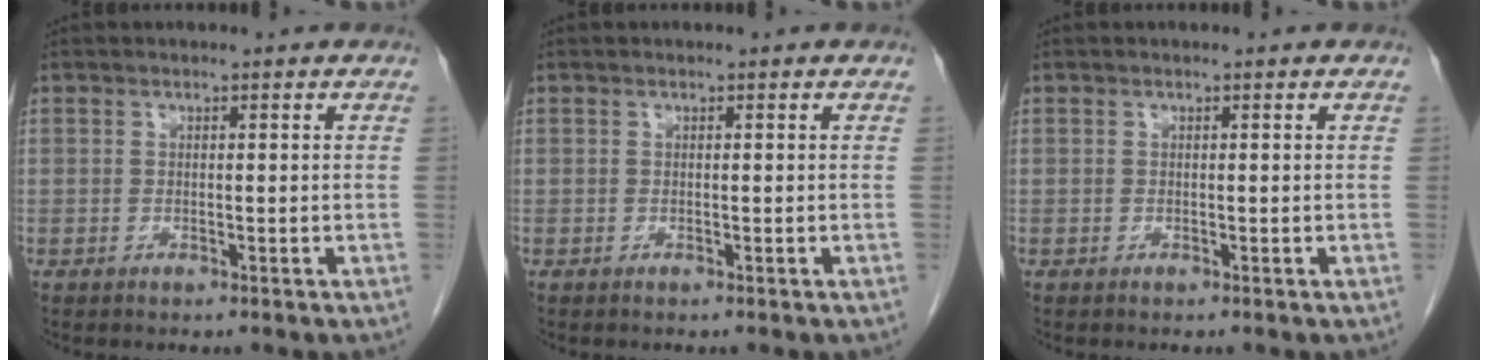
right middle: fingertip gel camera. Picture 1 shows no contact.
{"total": 0.0}
{"total": 0.0}